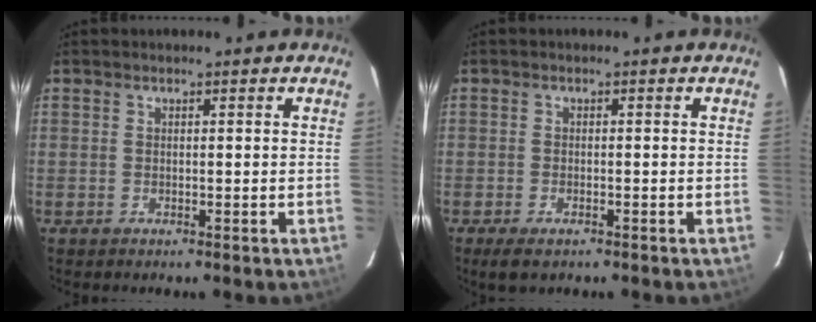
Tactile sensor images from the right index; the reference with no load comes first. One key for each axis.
{"total": 3.6, "fx": -2.5, "fy": 1.5, "fz": 2.1, "tx": -0.048, "ty": -0.011, "tz": -0.044}